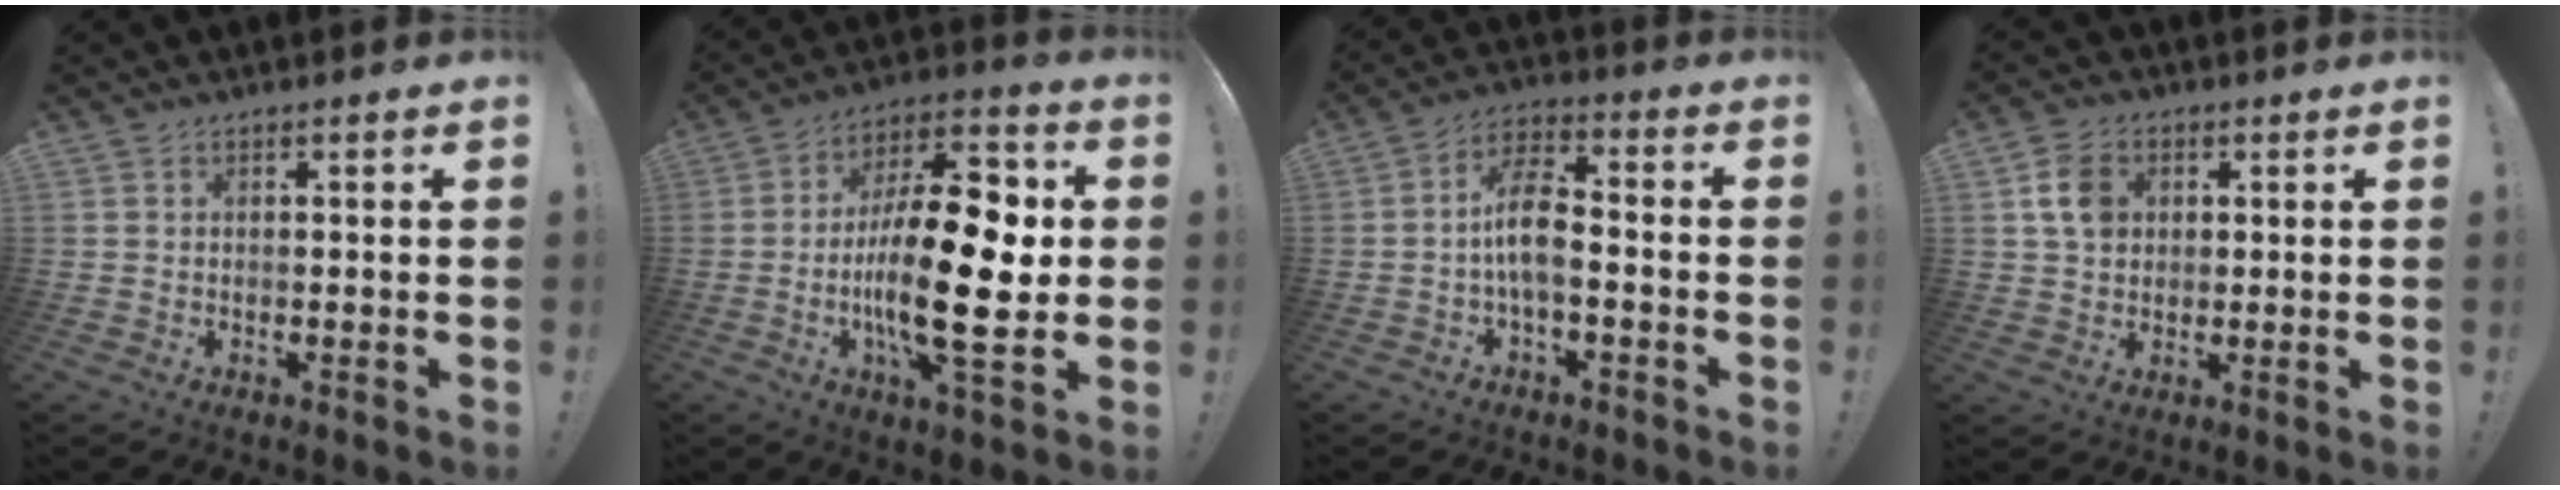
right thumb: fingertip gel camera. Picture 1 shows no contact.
{"total": 24.8, "force": [-2.5, 10.1, 22.6], "torque": [-0.385, 0.009, -0.041]}
{"total": 9.8, "force": [-1.6, 4.7, 8.5], "torque": [-0.151, 0.014, -0.025]}
{"total": 8.1, "force": [2.1, 6.4, 4.4], "torque": [-0.060, 0.007, 0.043]}